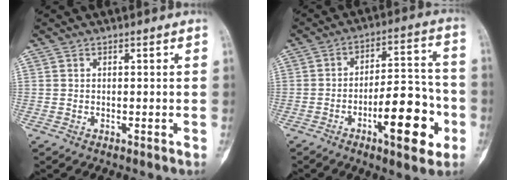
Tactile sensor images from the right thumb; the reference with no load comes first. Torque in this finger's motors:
{"motor_torque": [0.29, 0.53, 1.15, -0.45, 0.05]}